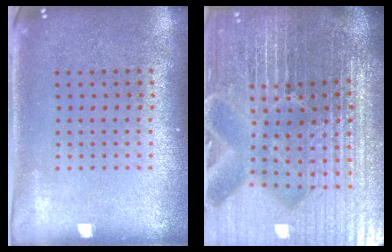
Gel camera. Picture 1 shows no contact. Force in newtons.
{"total": 7.3, "press": 6.3, "slide": 3.5}